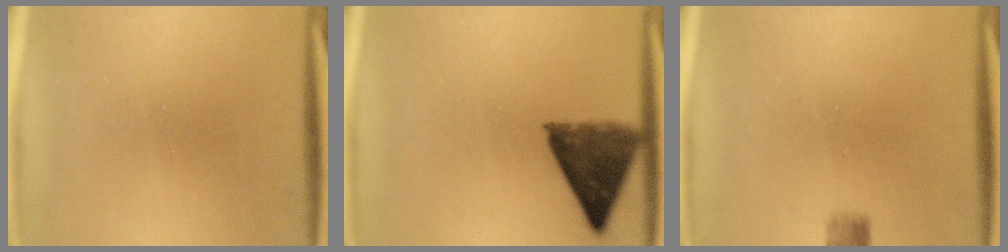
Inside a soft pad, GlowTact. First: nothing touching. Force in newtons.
{"total": 8.2}
{"total": 2.2}